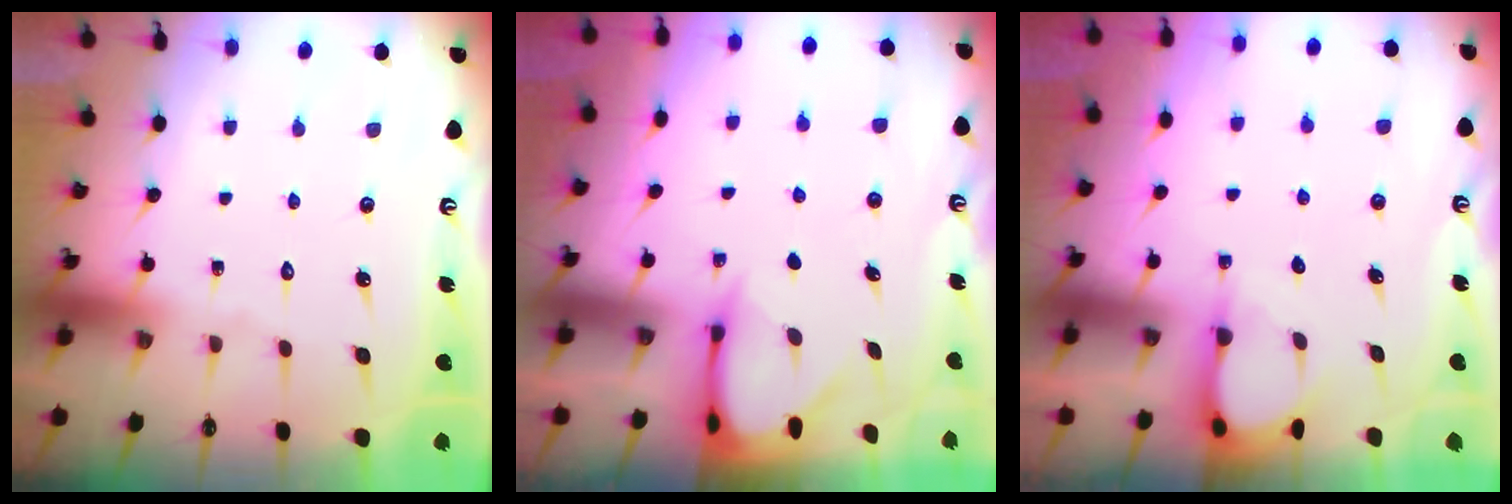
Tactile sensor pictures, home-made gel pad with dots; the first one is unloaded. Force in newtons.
{"total": 3.2, "press": 3.2, "slide": 0.3}
{"total": 4.2, "press": 4.2, "slide": 0.4}